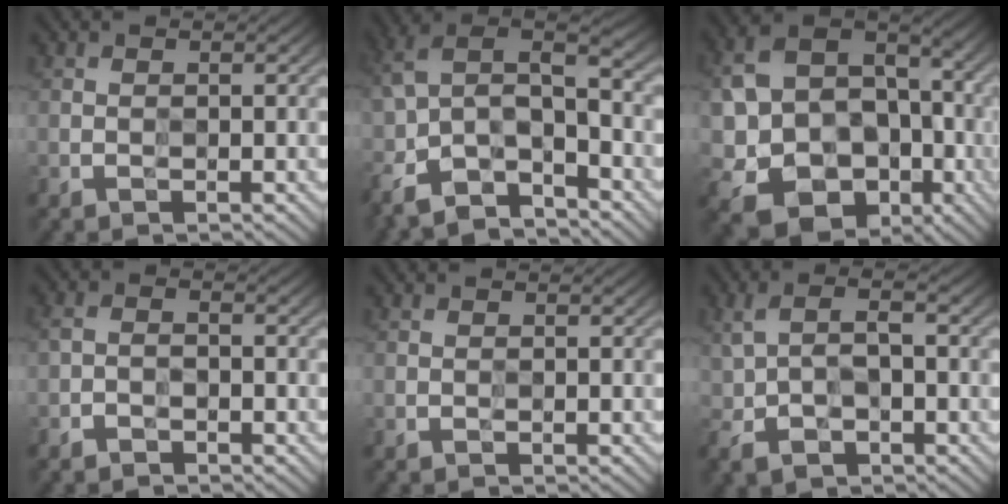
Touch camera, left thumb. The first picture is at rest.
{"total": 11.5, "force": [-6.7, 5.0, 7.9], "torque": [-0.167, -0.010, -0.124]}
{"total": 16.4, "force": [-4.2, 13.2, 8.8], "torque": [-0.176, -0.025, -0.071]}
{"total": 2.0, "force": [-1.5, 1.0, 0.9], "torque": [-0.019, 0.003, -0.034]}
{"total": 0.0}
{"total": 5.3, "force": [-1.0, 3.2, 4.1], "torque": [-0.094, 0.005, -0.019]}